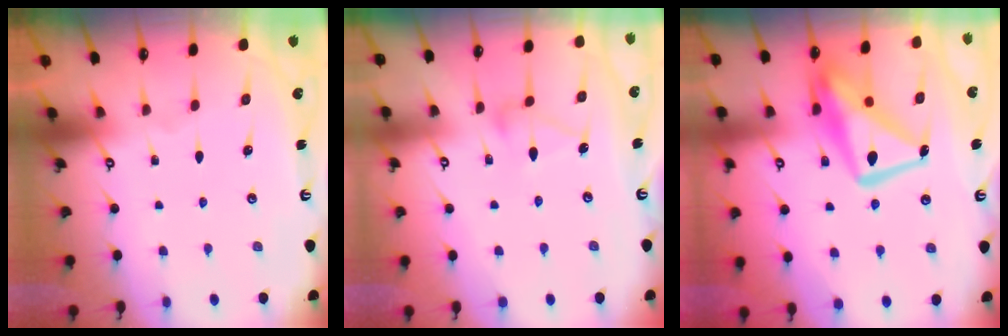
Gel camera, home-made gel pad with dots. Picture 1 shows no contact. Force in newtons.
{"total": 8.2, "press": 8.2, "slide": 0.3}
{"total": 14.8, "press": 14.7, "slide": 1.2}